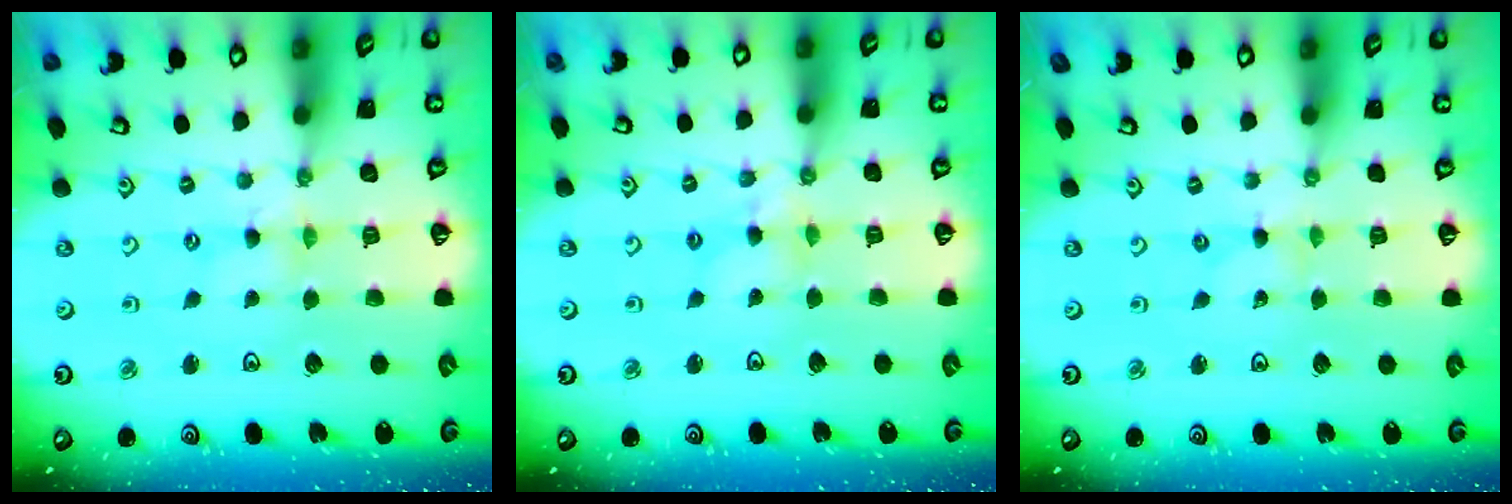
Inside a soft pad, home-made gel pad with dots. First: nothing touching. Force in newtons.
{"total": 4.0, "press": 4.0, "slide": 0.3}
{"total": 0.0}